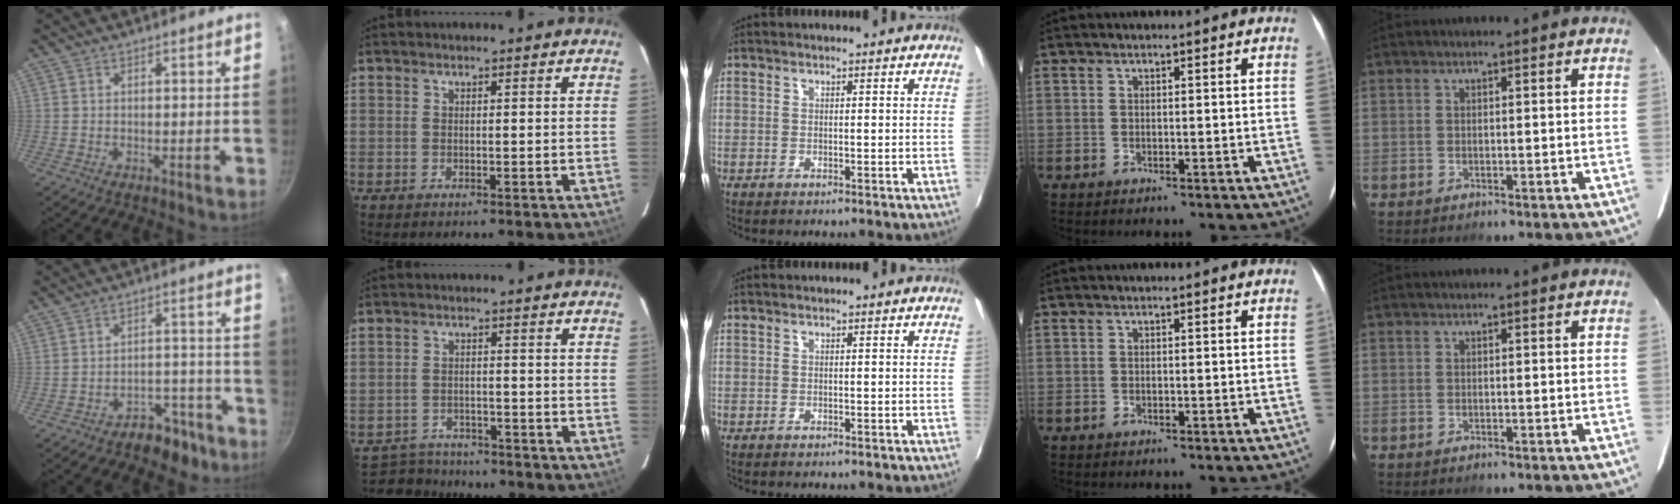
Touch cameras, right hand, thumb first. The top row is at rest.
{"thumb": {"total": 7.1, "force": [-5.4, 3.9, 2.5], "torque": [-0.002, 0.064, -0.066]}, "index": {"total": 7.4, "force": [-6.8, 3.0, 0.7], "torque": [-0.034, 0.012, -0.105]}}